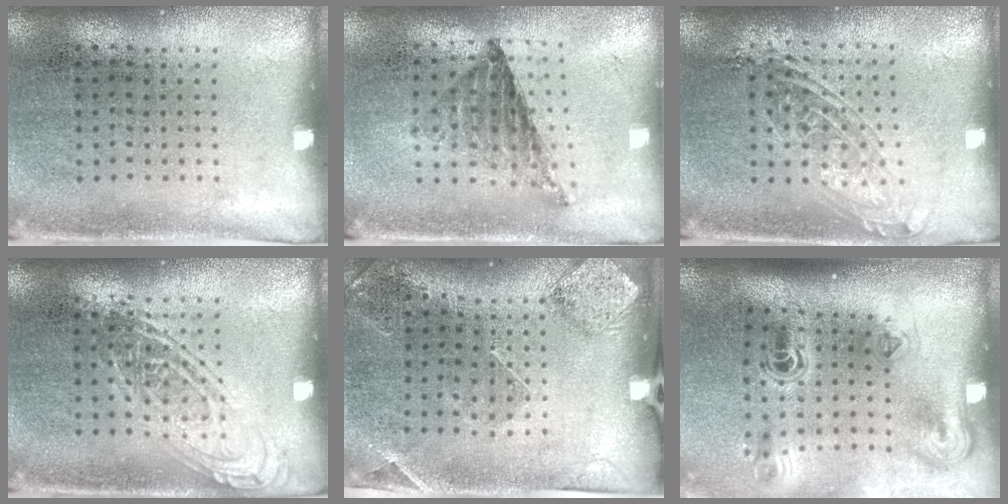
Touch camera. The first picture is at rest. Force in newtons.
{"total": 0.8, "press": 0.8, "slide": 0.1}
{"total": 1.6, "press": 1.3, "slide": 0.8}
{"total": 1.2, "press": 1.2, "slide": 0.1}
{"total": 1.5, "press": 1.3, "slide": 0.7}
{"total": 2.3, "press": 1.5, "slide": 1.7}